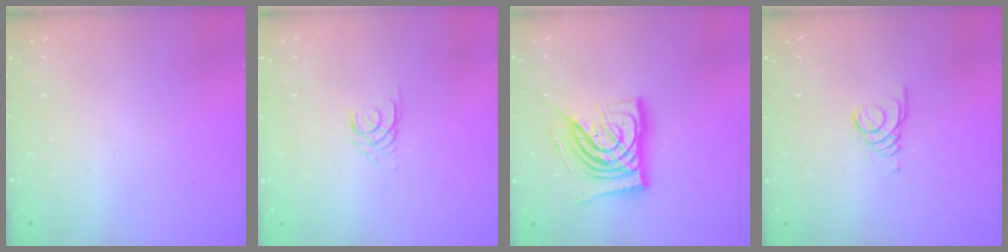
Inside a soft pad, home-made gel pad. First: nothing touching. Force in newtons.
{"total": 2.6, "press": 2.6, "slide": 0.3}
{"total": 15.7, "press": 15.7, "slide": 1.5}
{"total": 1.3, "press": 1.3, "slide": 0.1}